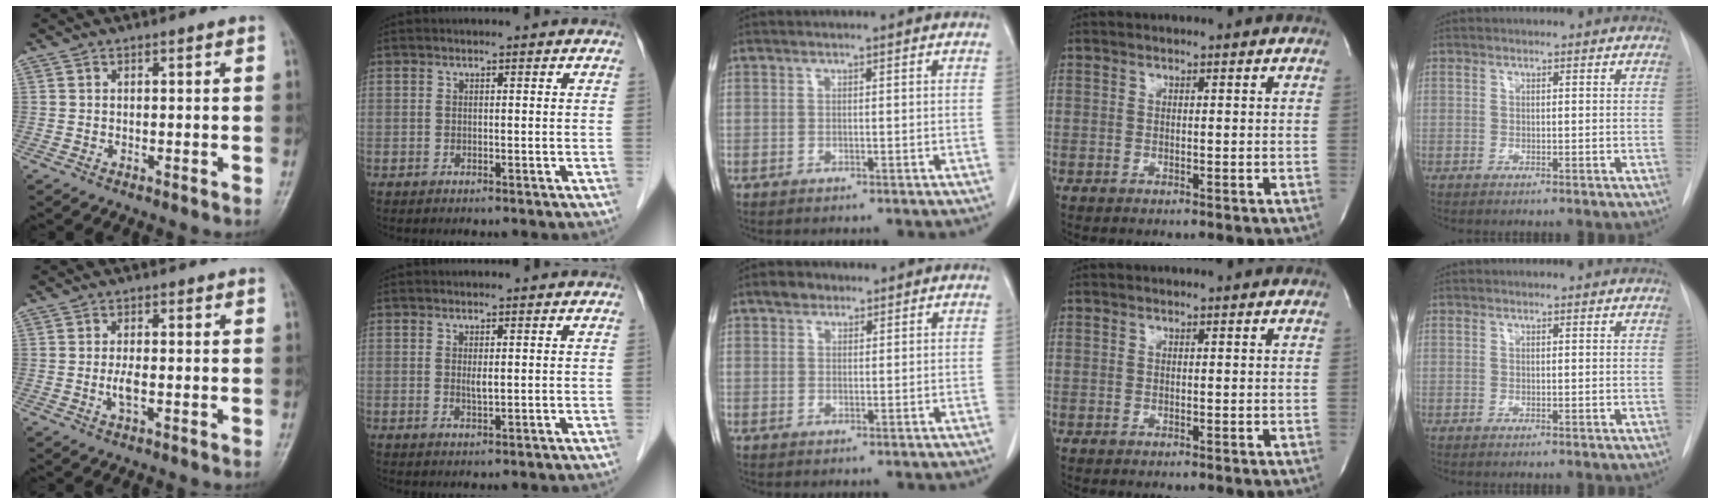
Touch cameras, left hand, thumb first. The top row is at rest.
{"thumb": {"total": 2.6, "force": [-0.4, 0.9, 2.4], "torque": [-0.052, -0.003, -0.011]}, "index": {"total": 1.4, "force": [0.3, 0.3, 1.4], "torque": [-0.029, -0.003, 0.007]}, "middle": {"total": 2.5, "force": [1.7, 1.6, 0.8], "torque": [-0.015, 0.009, 0.026]}}